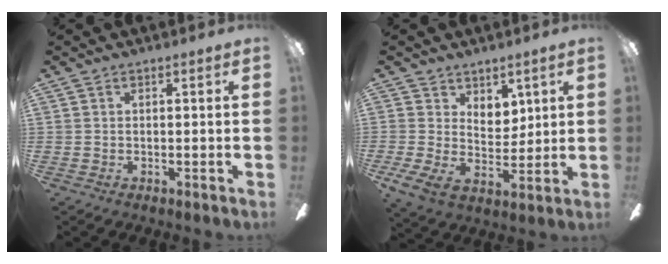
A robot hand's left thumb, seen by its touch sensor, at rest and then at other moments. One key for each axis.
{"total": 9.0, "fx": 4.0, "fy": 6.6, "fz": 4.6, "tx": -0.080, "ty": -0.021, "tz": 0.077}